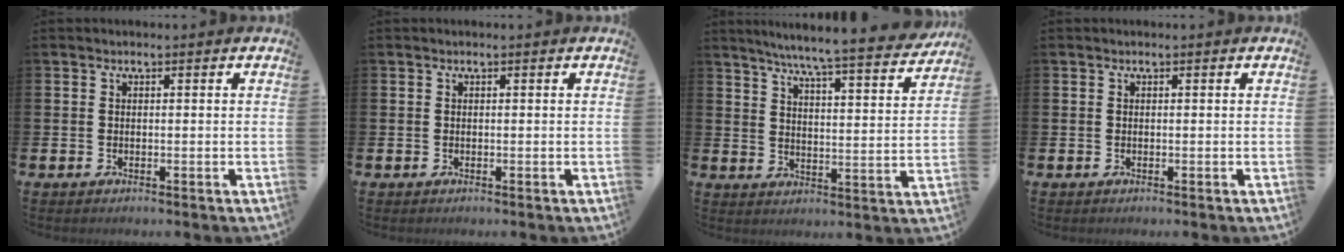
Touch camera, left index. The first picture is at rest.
{"total": 0.0}
{"total": 7.3, "force": [6.8, -0.3, 2.7], "torque": [-0.067, -0.052, 0.114]}
{"total": 0.0}